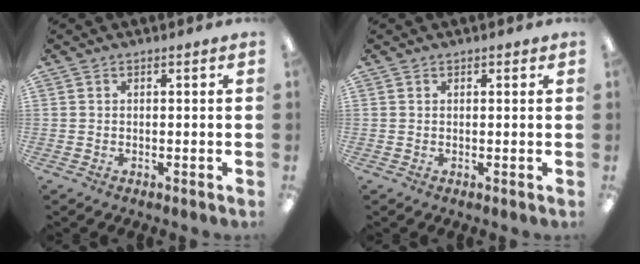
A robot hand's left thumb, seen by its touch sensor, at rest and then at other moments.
{"total": 0.6, "force": [0.4, 0.3, 0.2], "torque": [0.004, -0.001, 0.006]}